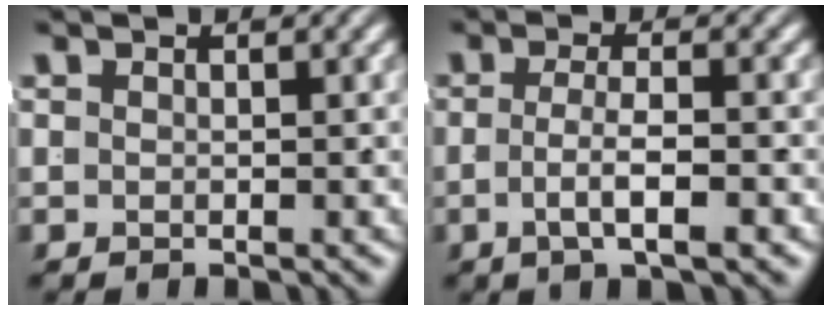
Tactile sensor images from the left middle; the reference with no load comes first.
{"total": 3.0, "force": [-1.5, -0.1, 2.6], "torque": [-0.042, -0.010, -0.020]}